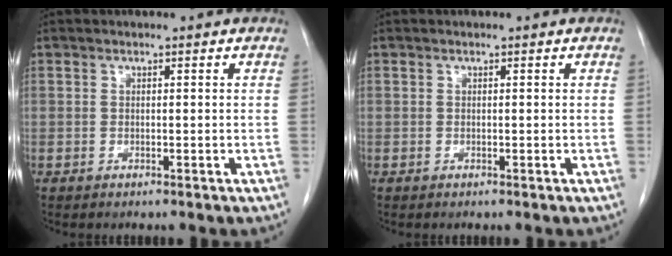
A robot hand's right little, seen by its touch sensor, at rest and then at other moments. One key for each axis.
{"total": 0.0}